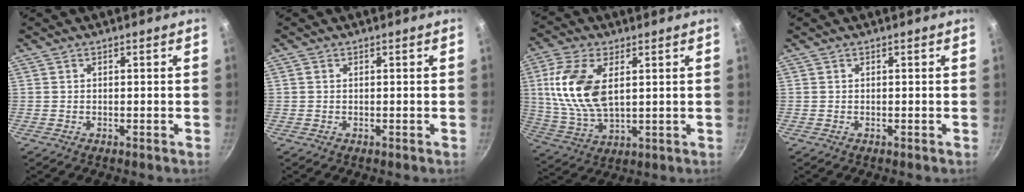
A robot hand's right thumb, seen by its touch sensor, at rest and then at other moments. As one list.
[{"total": 0.6, "force": [0.2, 0.5, 0.3], "torque": [-0.005, 0.002, 0.002]}, {"total": 14.1, "force": [3.3, 7.5, 11.5], "torque": [-0.228, -0.008, 0.070]}, {"total": 0.0}]